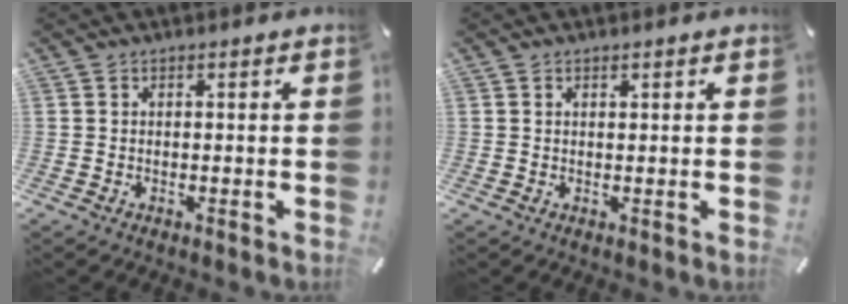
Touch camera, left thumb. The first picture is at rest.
{"total": 0.6, "force": [0.4, 0.3, 0.3], "torque": [-0.005, 0.002, 0.007]}